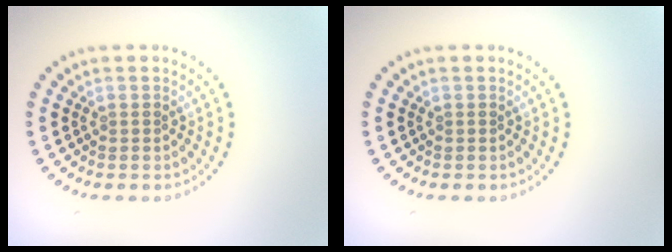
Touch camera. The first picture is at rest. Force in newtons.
{"total": 0.0}